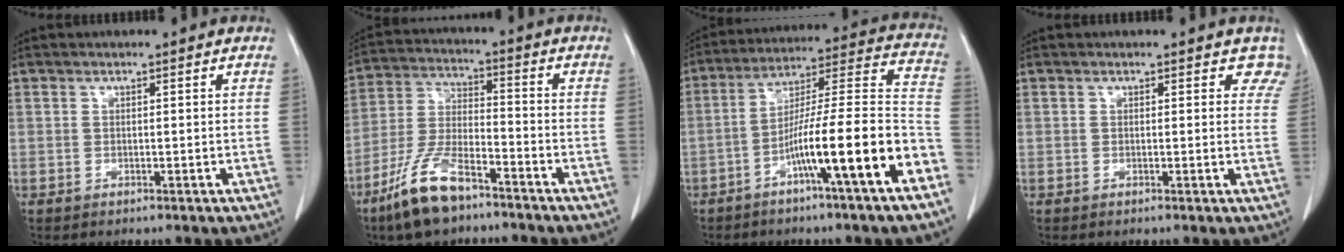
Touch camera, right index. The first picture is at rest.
{"total": 11.3, "force": [-7.8, 3.4, 7.4], "torque": [-0.165, -0.012, -0.153]}
{"total": 17.6, "force": [-8.0, -0.5, 15.7], "torque": [-0.238, 0.010, -0.131]}
{"total": 3.2, "force": [2.7, 1.8, 0.2], "torque": [0.025, -0.007, 0.005]}